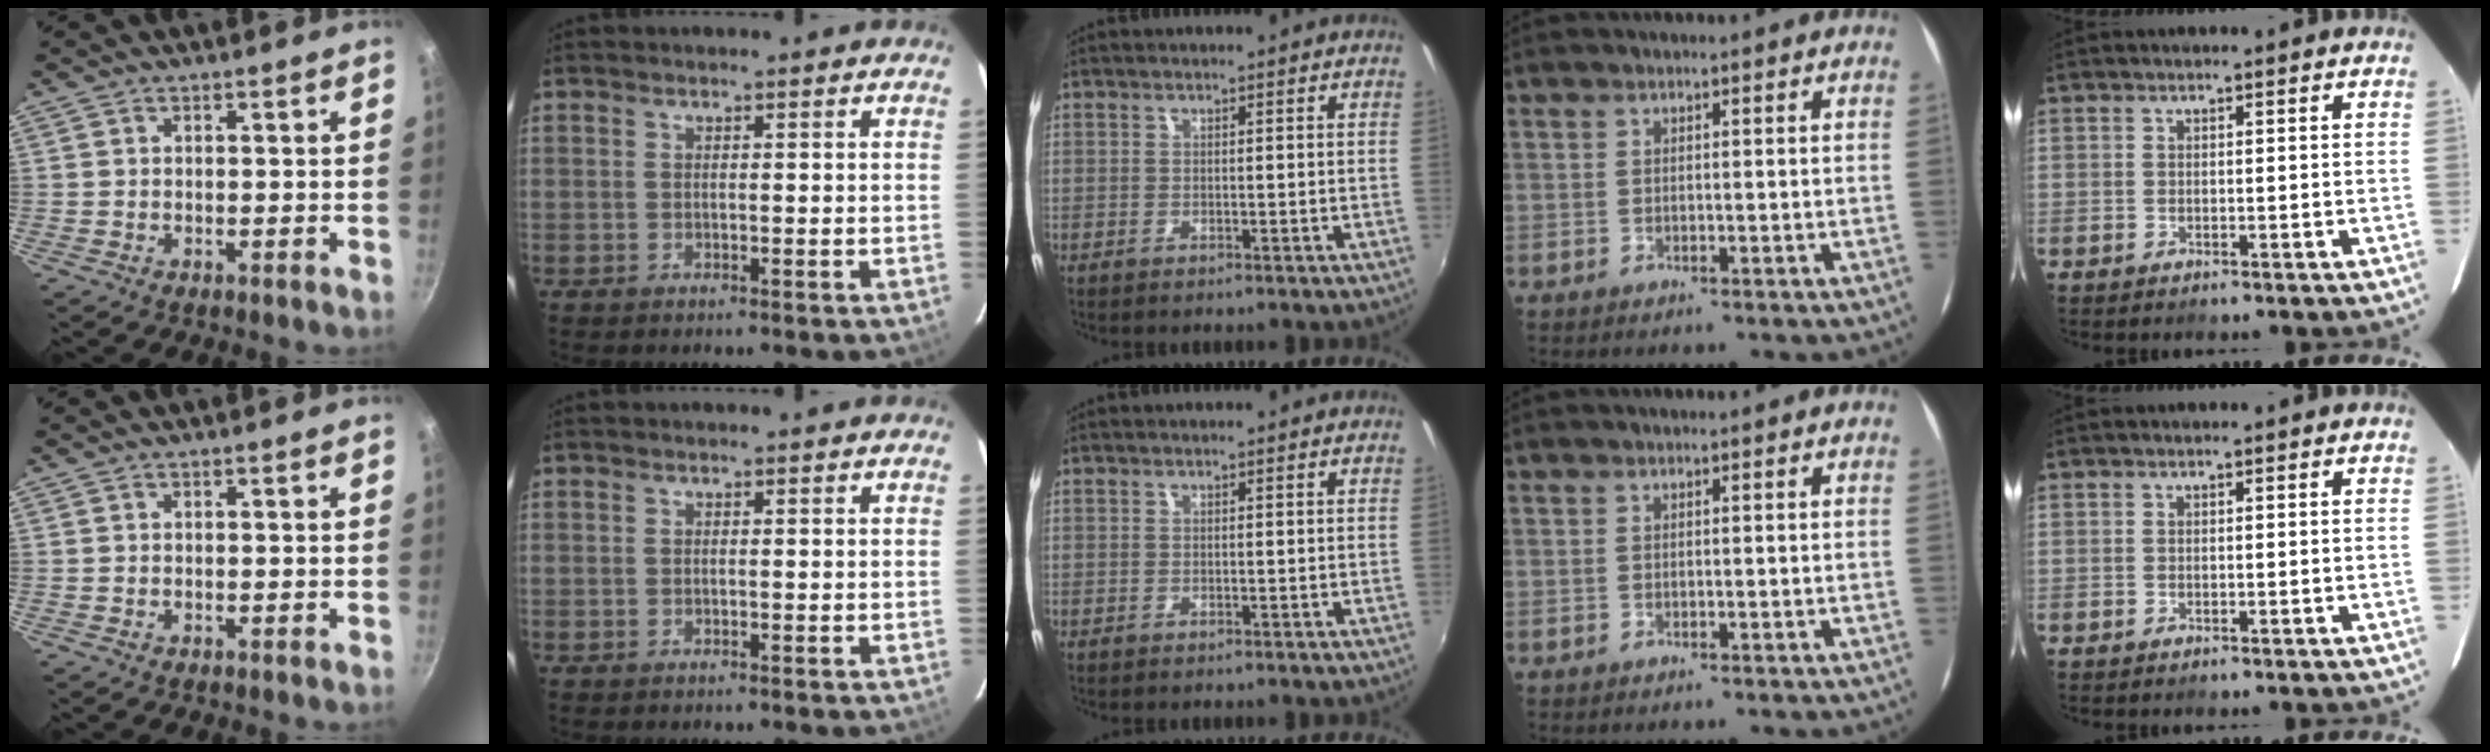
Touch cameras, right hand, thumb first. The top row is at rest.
{}